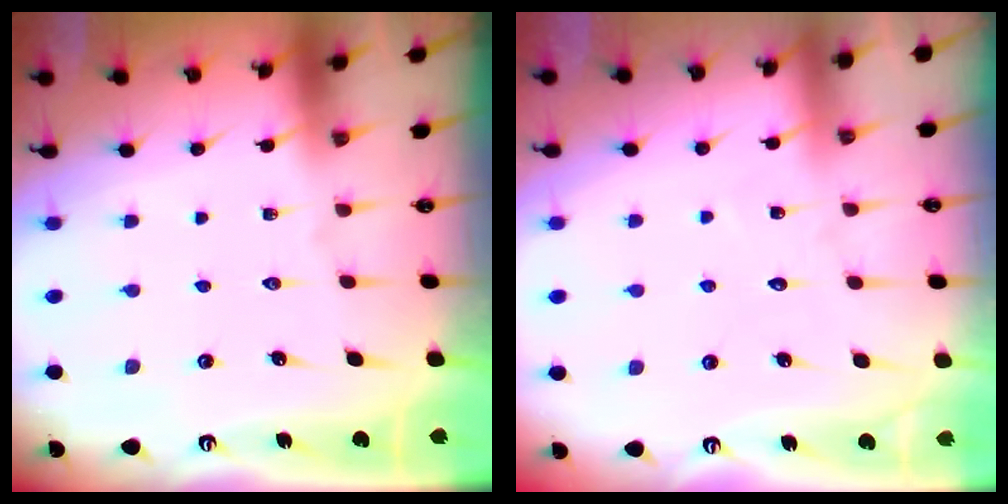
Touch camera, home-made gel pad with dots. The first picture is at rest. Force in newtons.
{"total": 4.2, "press": 4.2, "slide": 0.4}